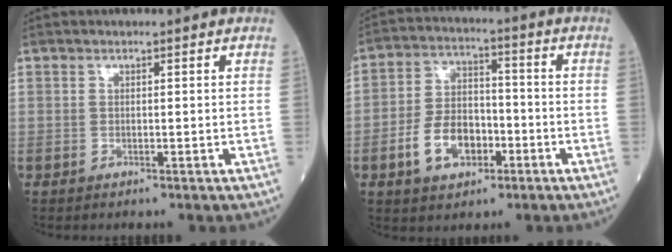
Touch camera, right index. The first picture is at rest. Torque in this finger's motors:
{"motor_torque": [0.77, -0.33, 0.47, 0.14]}